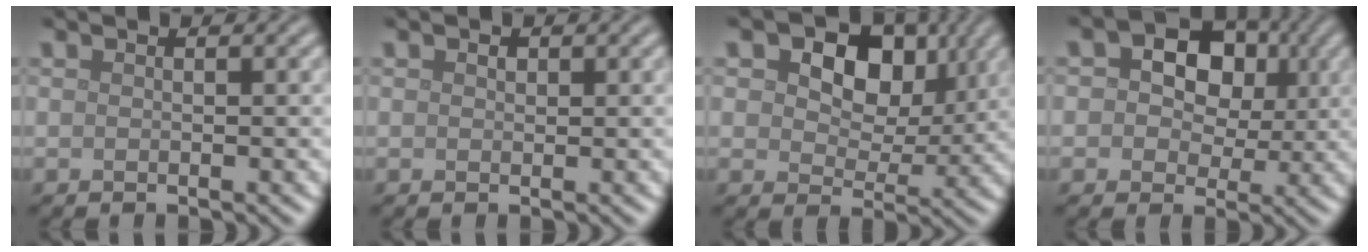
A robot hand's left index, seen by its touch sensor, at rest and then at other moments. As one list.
[{"total": 0.6, "force": [0.3, 0.4, 0.3], "torque": [-0.003, -0.001, 0.002]}, {"total": 8.6, "force": [3.3, 5.6, 5.6], "torque": [-0.086, 0.008, 0.032]}, {"total": 9.4, "force": [2.7, 7.2, 5.4], "torque": [-0.052, 0.042, 0.011]}]